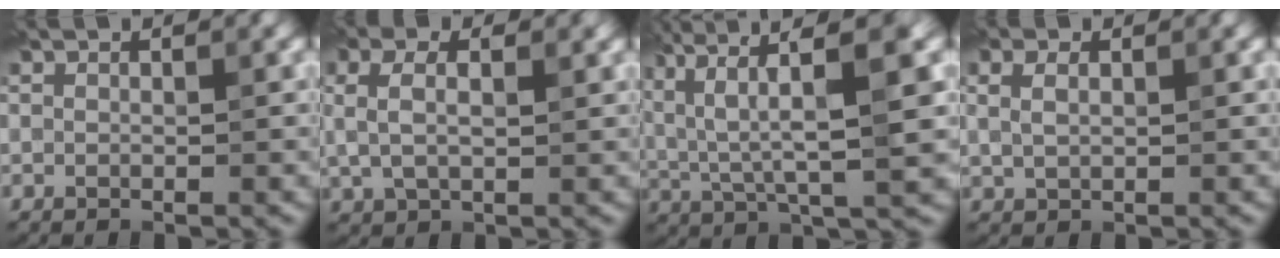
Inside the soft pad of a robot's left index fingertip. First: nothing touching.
{"total": 3.6, "force": [0.9, 1.9, 2.9], "torque": [-0.063, 0.004, 0.015]}
{"total": 10.5, "force": [3.3, 2.8, 9.6], "torque": [-0.172, 0.014, 0.062]}
{"total": 2.4, "force": [0.9, 1.5, 1.6], "torque": [-0.040, 0.000, 0.020]}